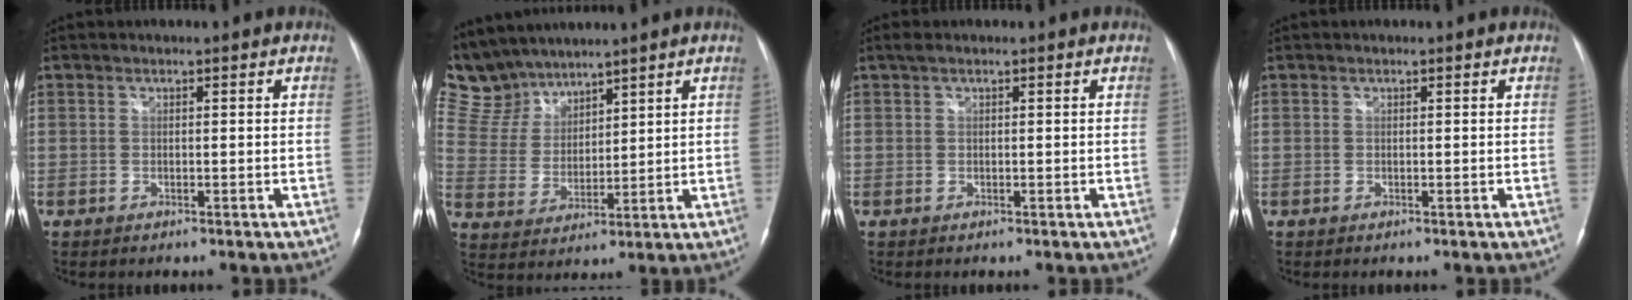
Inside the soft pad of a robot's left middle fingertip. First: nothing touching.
{"total": 9.5, "force": [8.9, 3.2, 0.7], "torque": [-0.033, 0.016, 0.198]}
{"total": 0.9, "force": [0.6, 0.2, 0.6], "torque": [-0.020, 0.017, 0.010]}
{"total": 0.0}